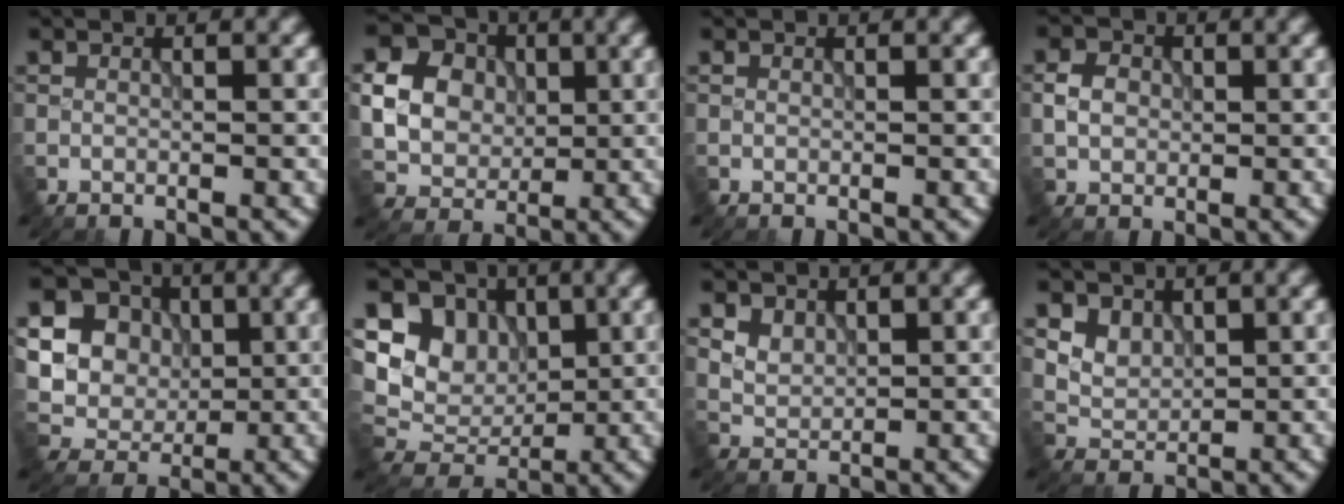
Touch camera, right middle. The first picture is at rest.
{"total": 7.3, "force": [0.9, 6.3, 3.4], "torque": [-0.080, 0.011, 0.004]}
{"total": 0.0}
{"total": 2.2, "force": [0.0, 1.9, 1.1], "torque": [-0.020, 0.001, -0.002]}
{"total": 11.7, "force": [2.8, 10.3, 4.7], "torque": [-0.129, 0.021, 0.049]}
{"total": 7.8, "force": [2.1, 6.4, 4.1], "torque": [-0.072, -0.006, 0.027]}
{"total": 2.4, "force": [1.4, 1.7, 0.9], "torque": [-0.025, -0.007, 0.038]}
{"total": 3.0, "force": [1.6, 2.2, 1.2], "torque": [-0.032, -0.010, 0.045]}